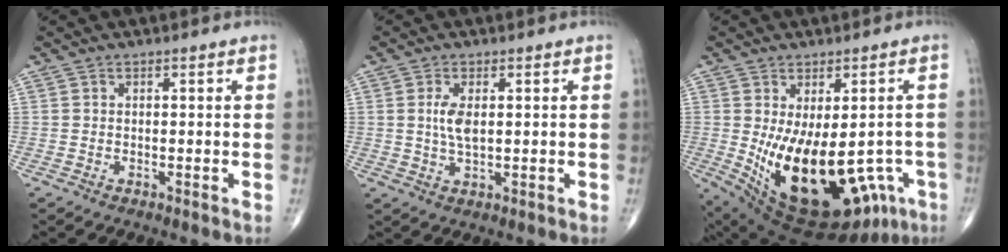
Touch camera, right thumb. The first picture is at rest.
{"total": 4.4, "force": [0.7, 2.0, 3.9], "torque": [-0.080, -0.006, 0.016]}
{"total": 22.4, "force": [-6.4, 11.4, 18.2], "torque": [-0.263, -0.019, -0.063]}